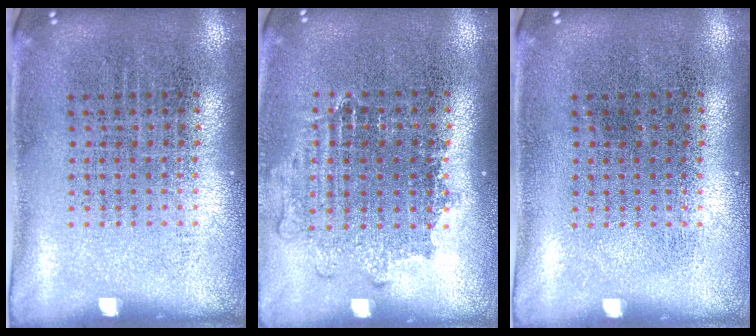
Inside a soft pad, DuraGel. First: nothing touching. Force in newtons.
{"total": 1.0, "press": 1.0, "slide": 0.4}
{"total": 0.0}